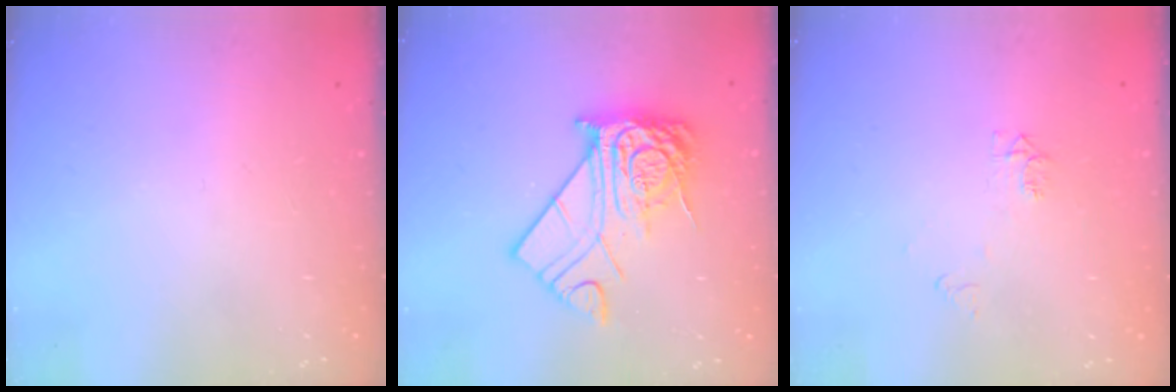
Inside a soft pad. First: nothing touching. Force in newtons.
{"total": 14.8, "press": 14.8, "slide": 1.3}
{"total": 5.6, "press": 5.5, "slide": 0.6}